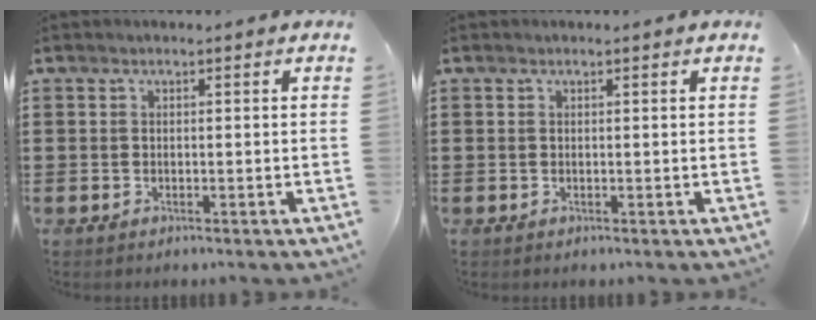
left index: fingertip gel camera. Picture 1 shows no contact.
{"total": 0.0}